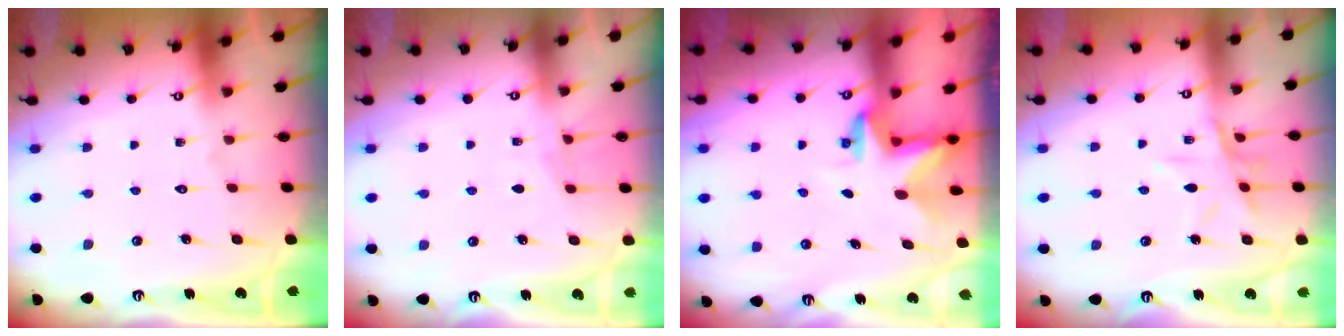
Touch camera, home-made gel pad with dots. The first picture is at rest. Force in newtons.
{"total": 3.7, "press": 3.7, "slide": 0.4}
{"total": 2.8, "press": 2.8, "slide": 0.2}
{"total": 10.4, "press": 10.3, "slide": 0.7}